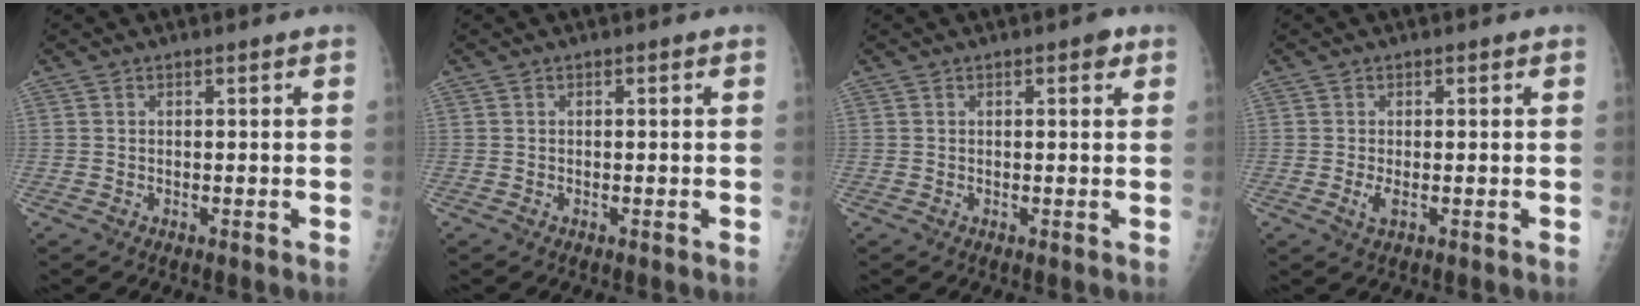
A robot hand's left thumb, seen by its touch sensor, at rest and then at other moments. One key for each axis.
{"total": 0.0}
{"total": 1.8, "fx": 0.8, "fy": 0.8, "fz": 1.4, "tx": -0.011, "ty": 0.001, "tz": 0.007}
{"total": 2.1, "fx": -0.4, "fy": 0.8, "fz": 1.9, "tx": -0.043, "ty": -0.005, "tz": -0.007}